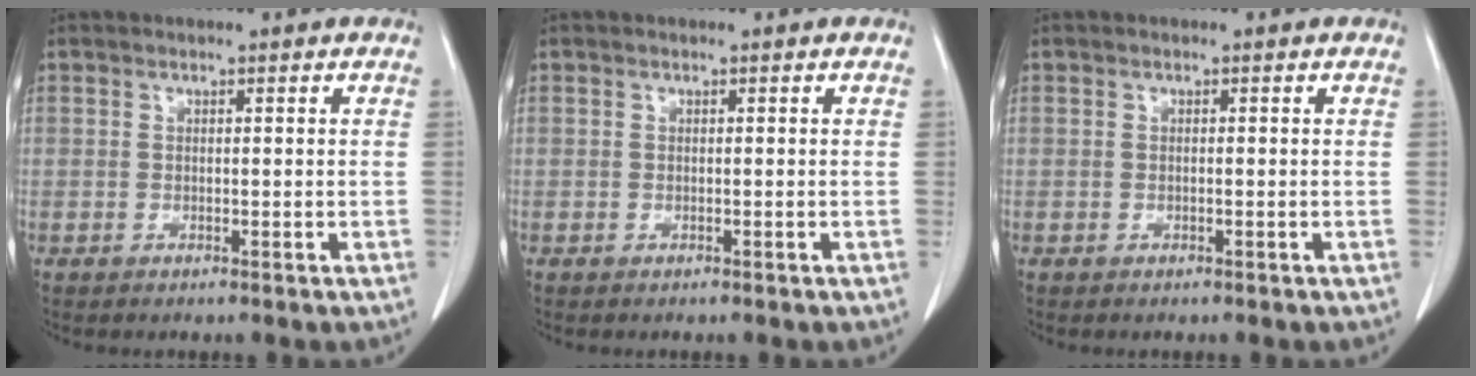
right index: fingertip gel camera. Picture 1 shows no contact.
{"total": 0.0}
{"total": 0.0}